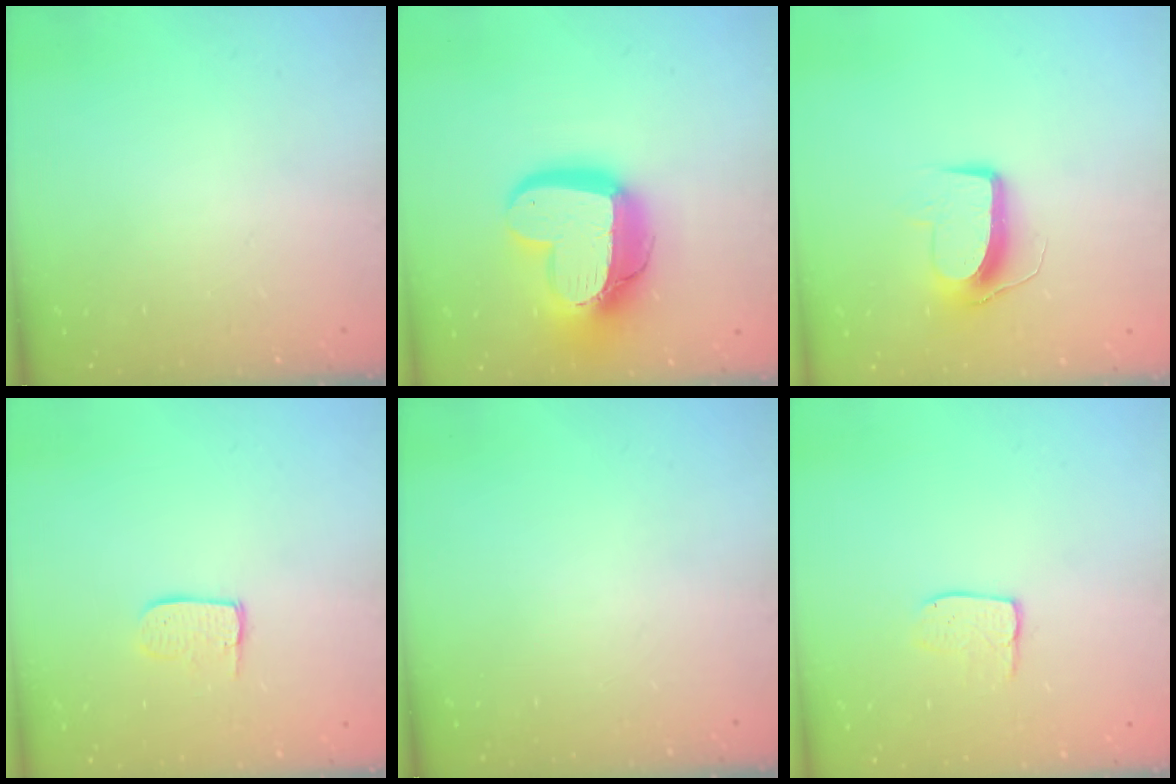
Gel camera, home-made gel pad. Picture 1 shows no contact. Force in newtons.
{"total": 21.9, "press": 21.8, "slide": 2.2}
{"total": 9.7, "press": 9.7, "slide": 0.6}
{"total": 6.3, "press": 6.3, "slide": 0.5}
{"total": 0.0}
{"total": 6.3, "press": 6.3, "slide": 0.2}